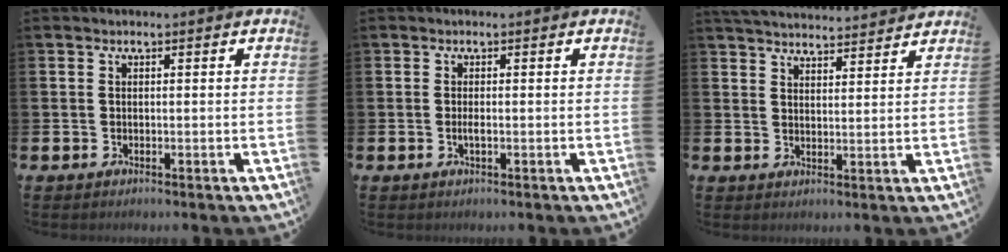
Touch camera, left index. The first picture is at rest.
{"total": 0.9, "force": [-0.2, 0.2, 0.8], "torque": [-0.017, 0.000, -0.003]}
{"total": 4.5, "force": [4.5, 0.2, 0.1], "torque": [-0.008, -0.030, 0.079]}